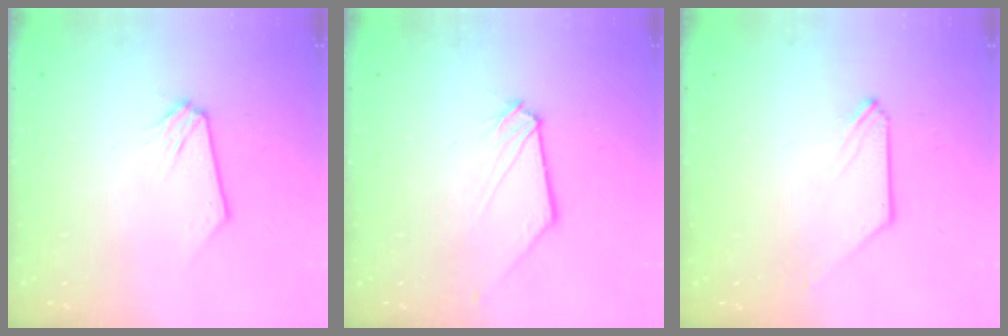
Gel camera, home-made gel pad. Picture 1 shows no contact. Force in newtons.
{"total": 0.7, "press": 0.7, "slide": 0.0}
{"total": 0.0}